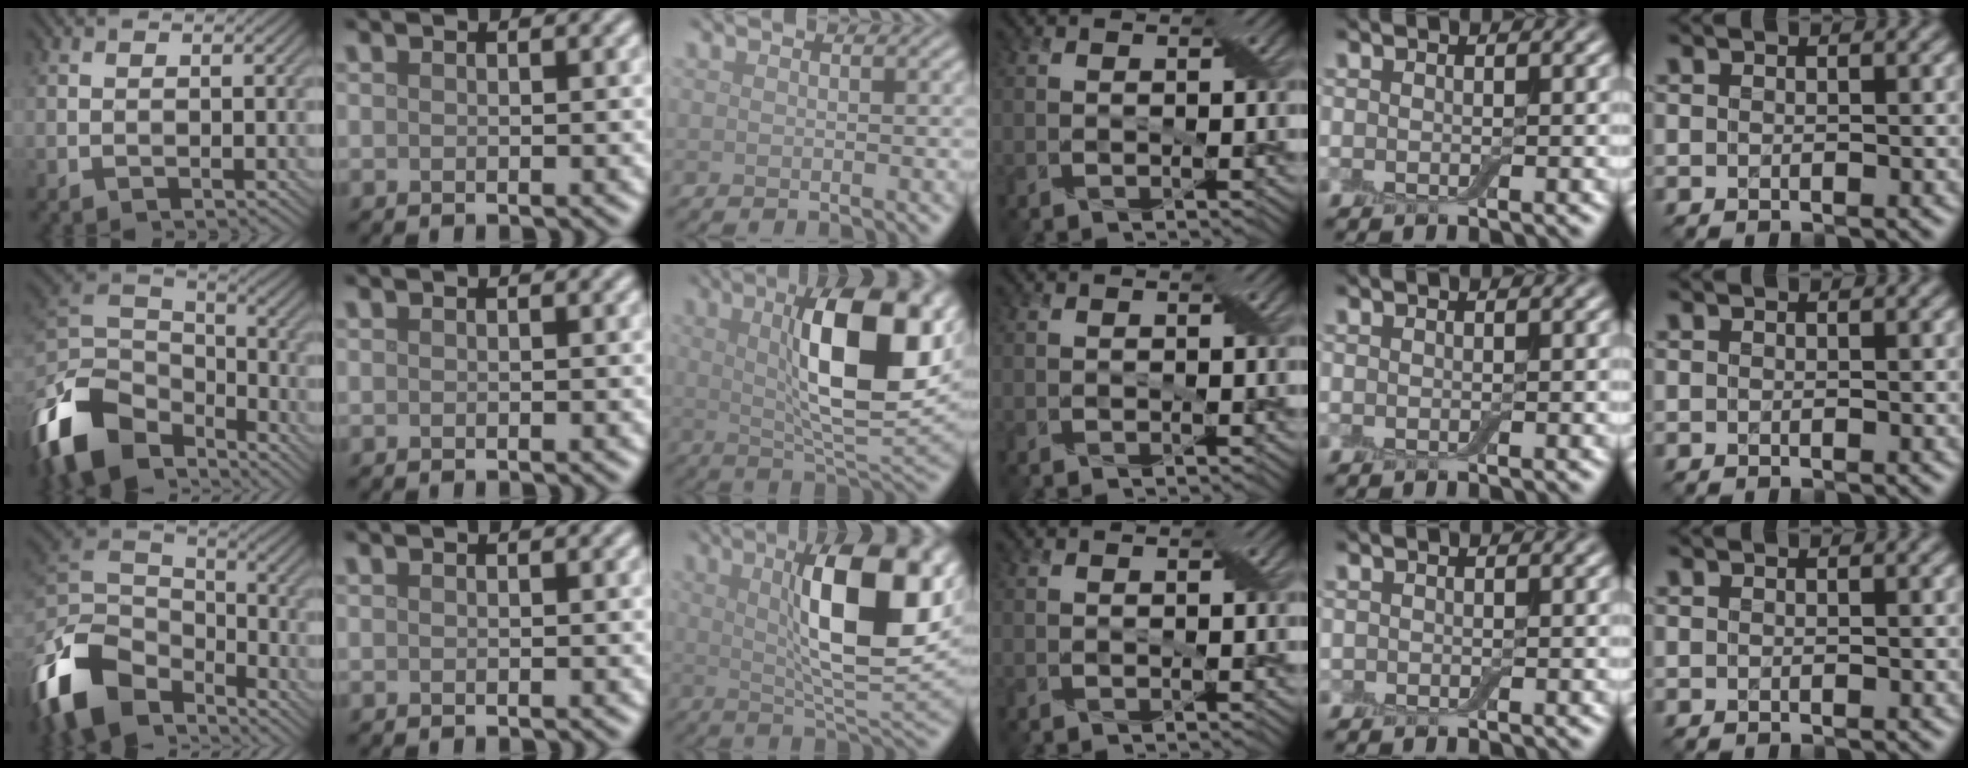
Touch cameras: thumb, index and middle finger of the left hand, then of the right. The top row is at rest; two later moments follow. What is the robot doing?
{"motion": "open", "object": "airpods case & airpods"}